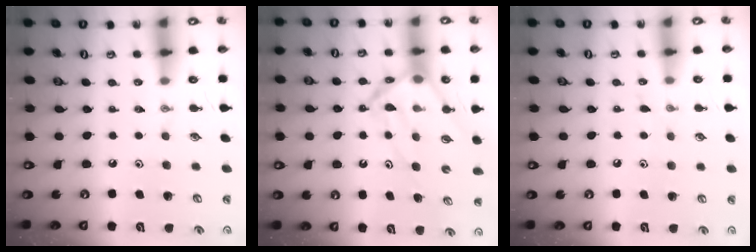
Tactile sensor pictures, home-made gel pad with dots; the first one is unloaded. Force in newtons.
{"total": 12.2, "press": 12.2, "slide": 0.7}
{"total": 3.2, "press": 3.2, "slide": 0.4}